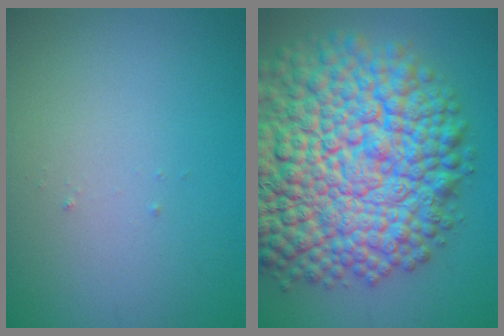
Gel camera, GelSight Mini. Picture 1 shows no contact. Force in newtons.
{"total": 16.9, "press": 16.9, "slide": 0.7}